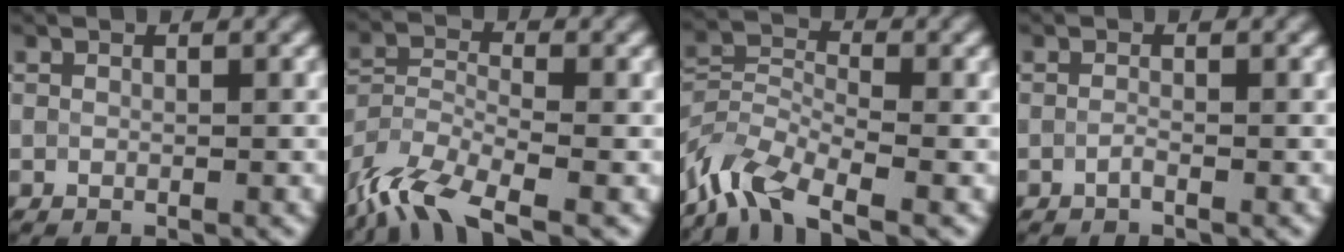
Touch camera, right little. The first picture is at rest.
{"total": 7.9, "force": [-6.3, 2.2, 4.3], "torque": [-0.087, -0.007, -0.132]}
{"total": 6.3, "force": [-5.0, 2.1, 3.3], "torque": [-0.066, -0.002, -0.113]}
{"total": 0.7, "force": [-0.7, 0.1, 0.3], "torque": [-0.012, -0.001, -0.016]}